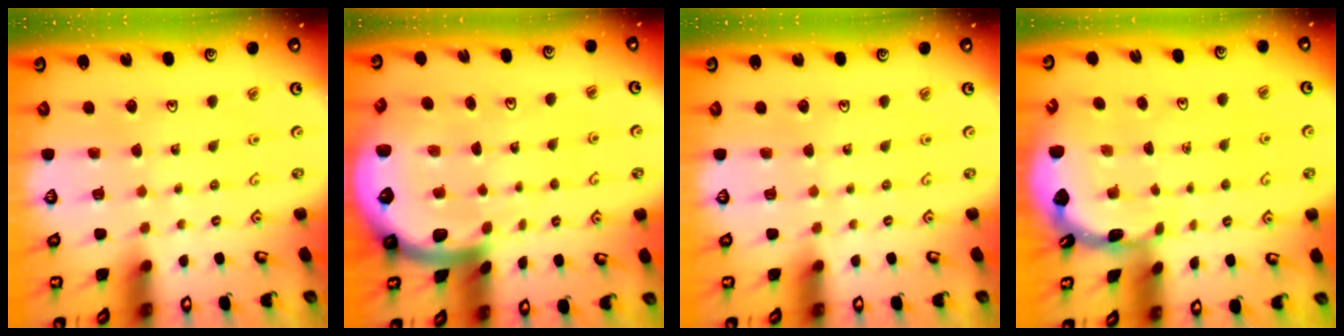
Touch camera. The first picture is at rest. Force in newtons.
{"total": 6.5, "press": 6.4, "slide": 1.0}
{"total": 0.0}
{"total": 1.7, "press": 1.7, "slide": 0.1}